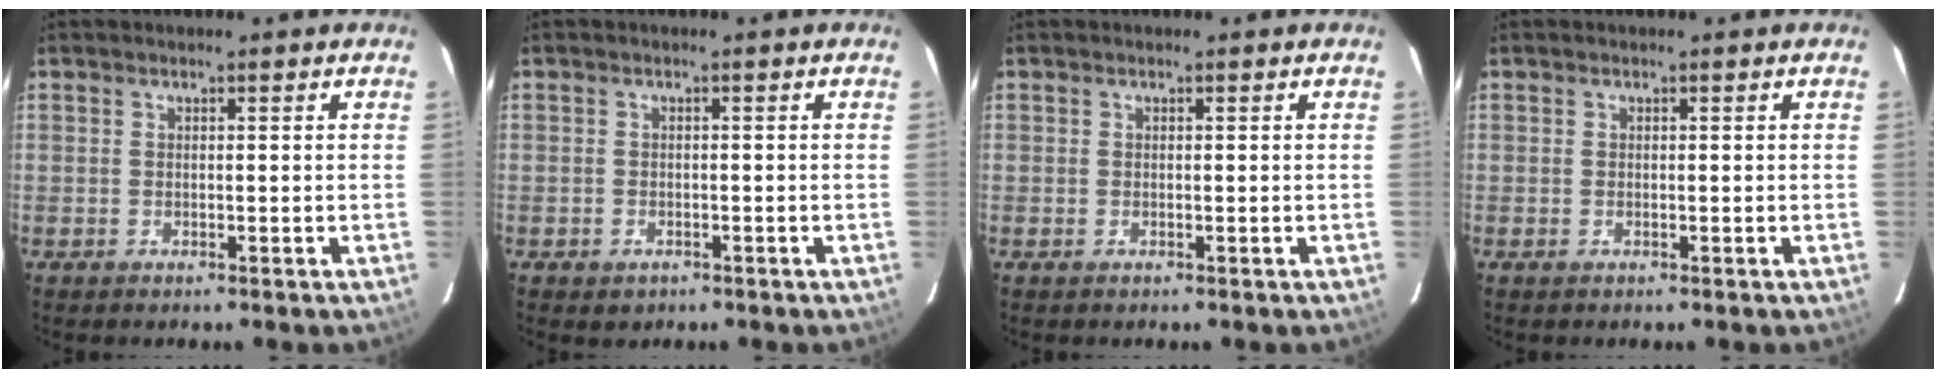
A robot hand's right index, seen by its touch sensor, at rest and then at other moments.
{"total": 2.0, "force": [-1.1, 1.6, 0.6], "torque": [-0.013, -0.001, -0.011]}
{"total": 0.0}
{"total": 0.0}